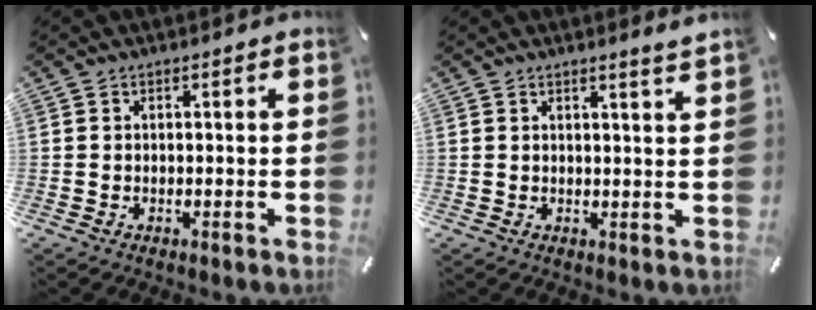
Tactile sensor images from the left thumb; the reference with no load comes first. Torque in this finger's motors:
{"motor_torque": [0.35, -0.24, 0.12, -0.29, -0.07]}